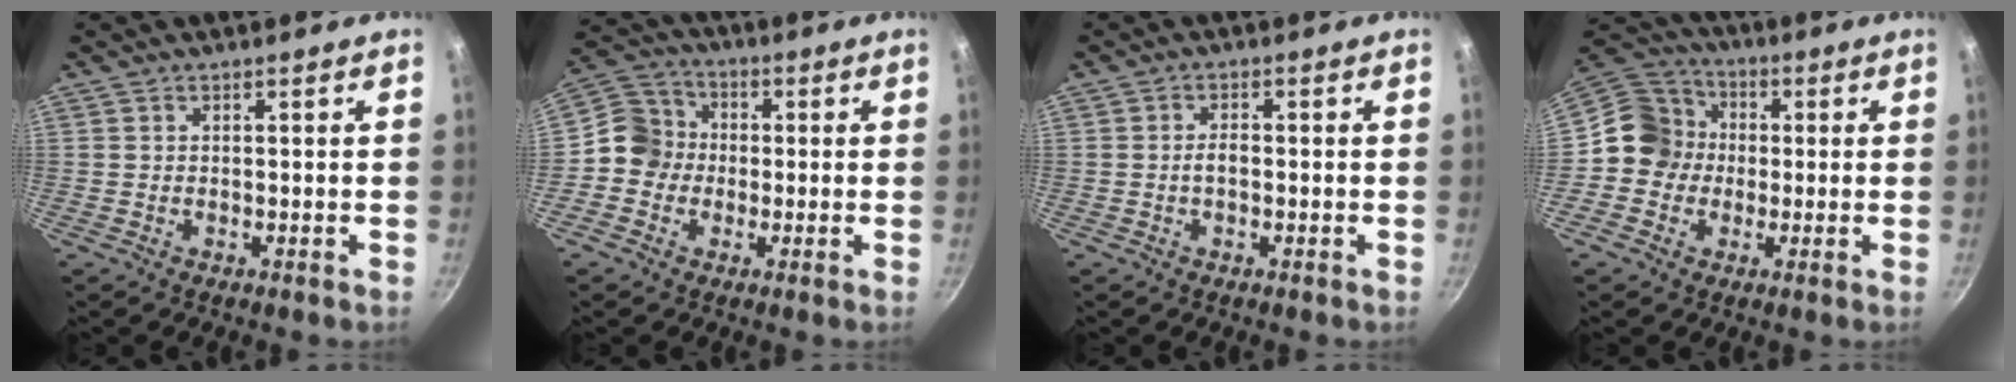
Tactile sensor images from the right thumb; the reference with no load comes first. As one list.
[{"total": 8.1, "force": [-1.0, 7.6, 2.6], "torque": [-0.009, 0.026, -0.043]}, {"total": 2.0, "force": [-0.4, 1.1, 1.6], "torque": [-0.026, 0.010, -0.007]}, {"total": 10.1, "force": [-0.5, 9.5, 3.3], "torque": [-0.021, 0.029, -0.033]}]